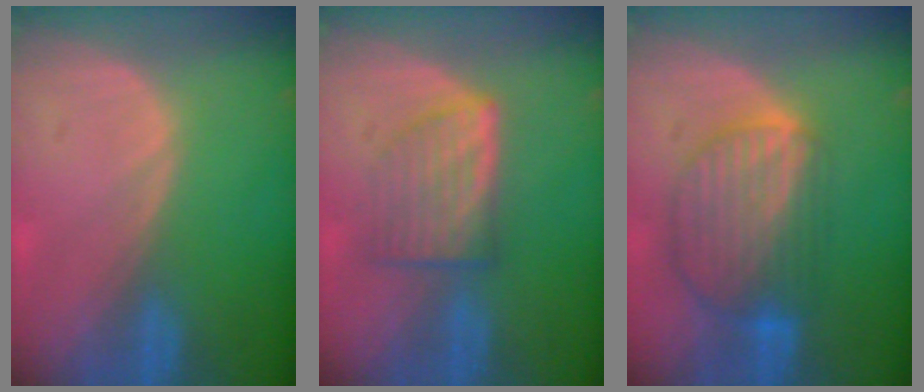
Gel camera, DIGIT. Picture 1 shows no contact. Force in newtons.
{"total": 6.0, "press": 5.8, "slide": 1.7}
{"total": 8.8, "press": 7.7, "slide": 4.2}